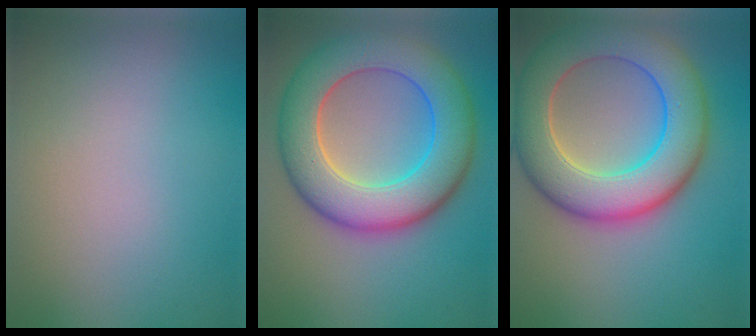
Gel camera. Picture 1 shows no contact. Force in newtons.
{"total": 10.1, "press": 10.1, "slide": 0.3}
{"total": 10.0, "press": 10.0, "slide": 0.6}